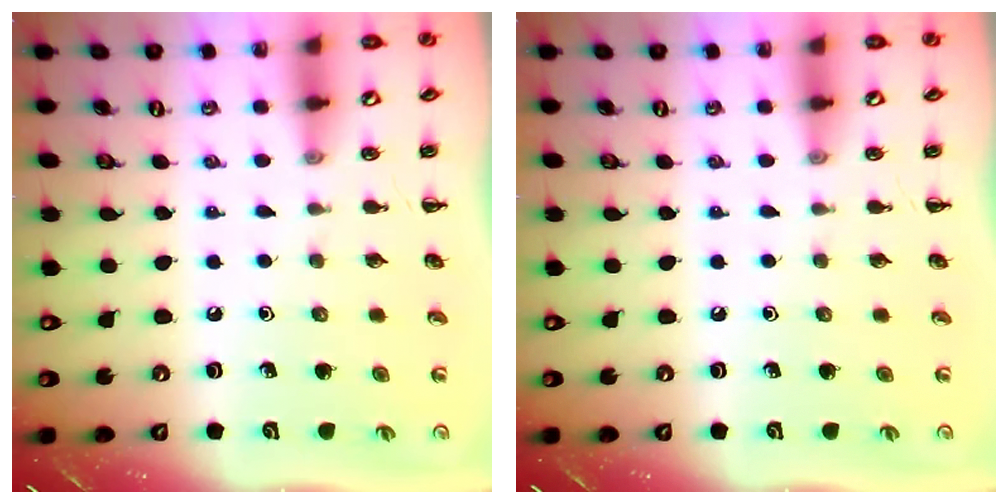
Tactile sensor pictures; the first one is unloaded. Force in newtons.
{"total": 0.0}